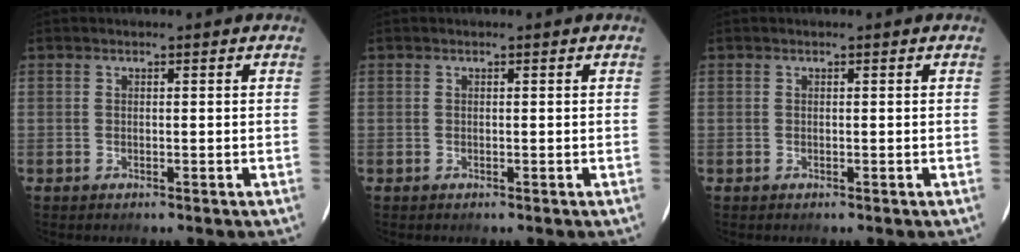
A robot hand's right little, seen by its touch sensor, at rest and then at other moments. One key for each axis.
{"total": 0.0}
{"total": 0.0}